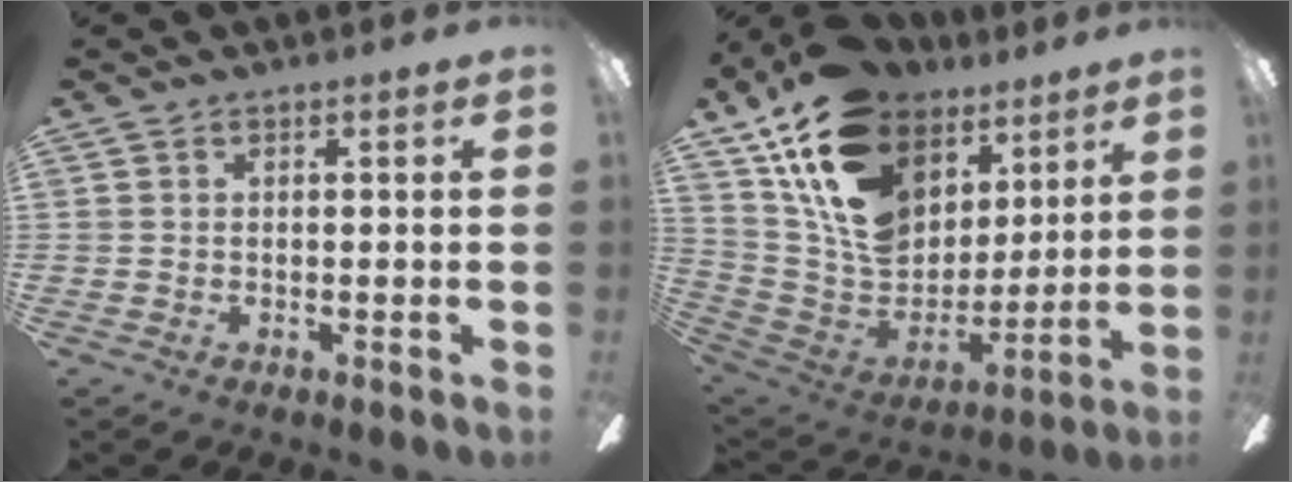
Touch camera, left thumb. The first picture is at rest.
{"total": 21.0, "force": [11.4, 14.1, 10.7], "torque": [-0.194, -0.062, 0.211]}